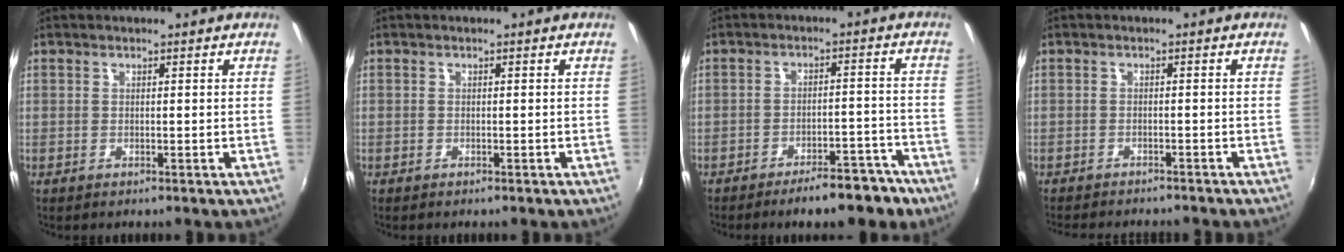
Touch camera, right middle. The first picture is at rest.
{"total": 0.5, "force": [-0.4, 0.3, 0.0], "torque": [-0.002, 0.001, -0.007]}
{"total": 8.7, "force": [-6.8, 2.8, 4.5], "torque": [-0.068, 0.020, -0.080]}
{"total": 7.7, "force": [-7.0, 1.5, 2.9], "torque": [-0.069, -0.016, -0.101]}